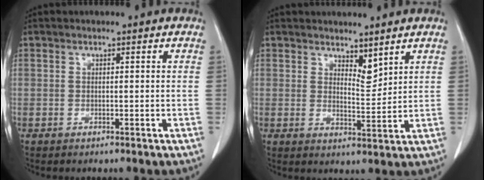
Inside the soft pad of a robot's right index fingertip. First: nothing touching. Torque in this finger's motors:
{"motor_torque": [0.01, 0.04, 0.04, 0.00]}